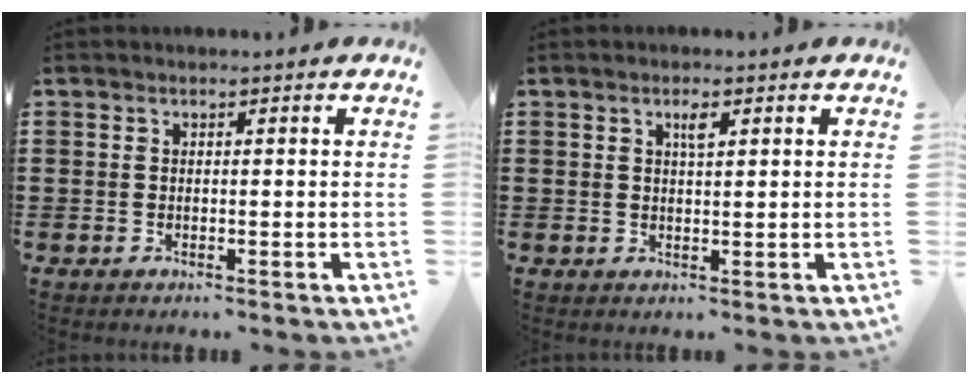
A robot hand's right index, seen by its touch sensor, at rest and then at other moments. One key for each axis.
{"total": 2.0, "fx": 1.0, "fy": 0.5, "fz": 1.7, "tx": -0.027, "ty": 0.001, "tz": 0.013}